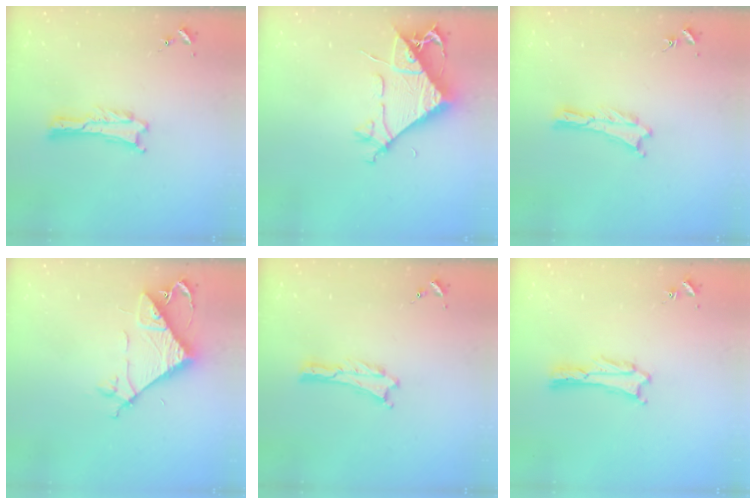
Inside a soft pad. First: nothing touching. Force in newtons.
{"total": 8.2, "press": 8.1, "slide": 1.2}
{"total": 0.0}
{"total": 8.0, "press": 8.0, "slide": 0.7}
{"total": 0.0}
{"total": 0.0}